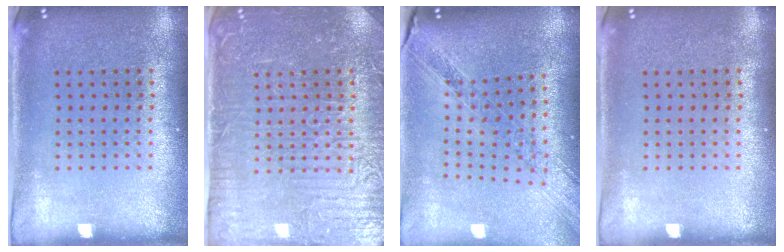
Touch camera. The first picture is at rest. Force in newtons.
{"total": 4.8, "press": 4.5, "slide": 1.7}
{"total": 1.3, "press": 1.3, "slide": 0.4}
{"total": 0.0}